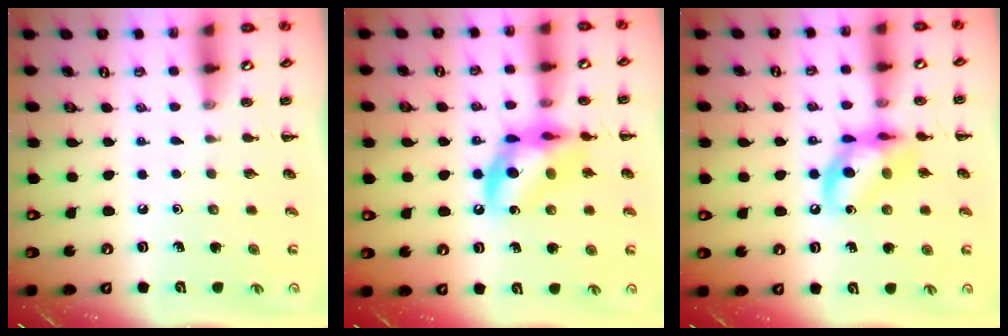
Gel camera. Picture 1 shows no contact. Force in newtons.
{"total": 13.6, "press": 13.2, "slide": 3.0}
{"total": 12.5, "press": 12.2, "slide": 2.7}